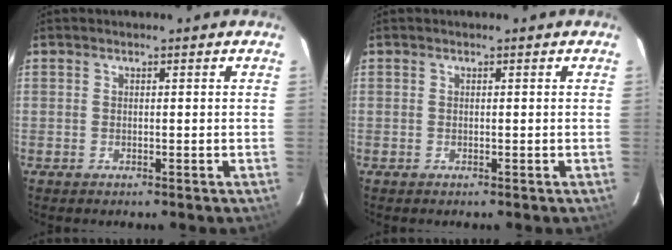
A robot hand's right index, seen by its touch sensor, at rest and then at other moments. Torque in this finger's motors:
{"motor_torque": [0.00, 0.00, 0.01, 0.00]}